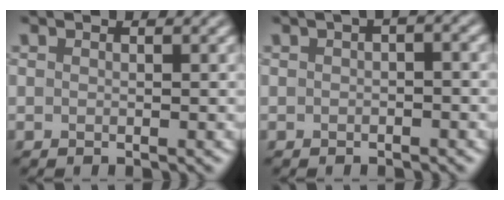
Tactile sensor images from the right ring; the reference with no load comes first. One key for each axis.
{"total": 2.0, "fx": 0.4, "fy": 0.6, "fz": 1.9, "tx": -0.023, "ty": 0.009, "tz": 0.002}